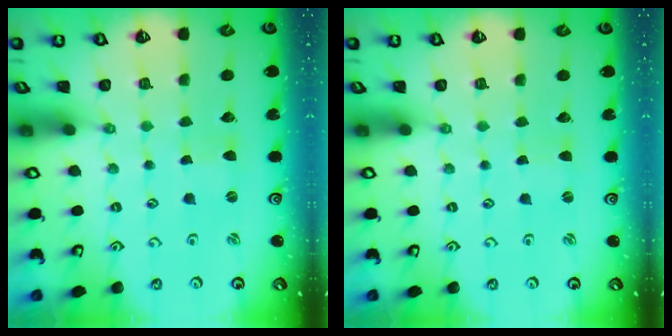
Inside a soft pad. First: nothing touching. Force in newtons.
{"total": 0.9, "press": 0.9, "slide": 0.2}